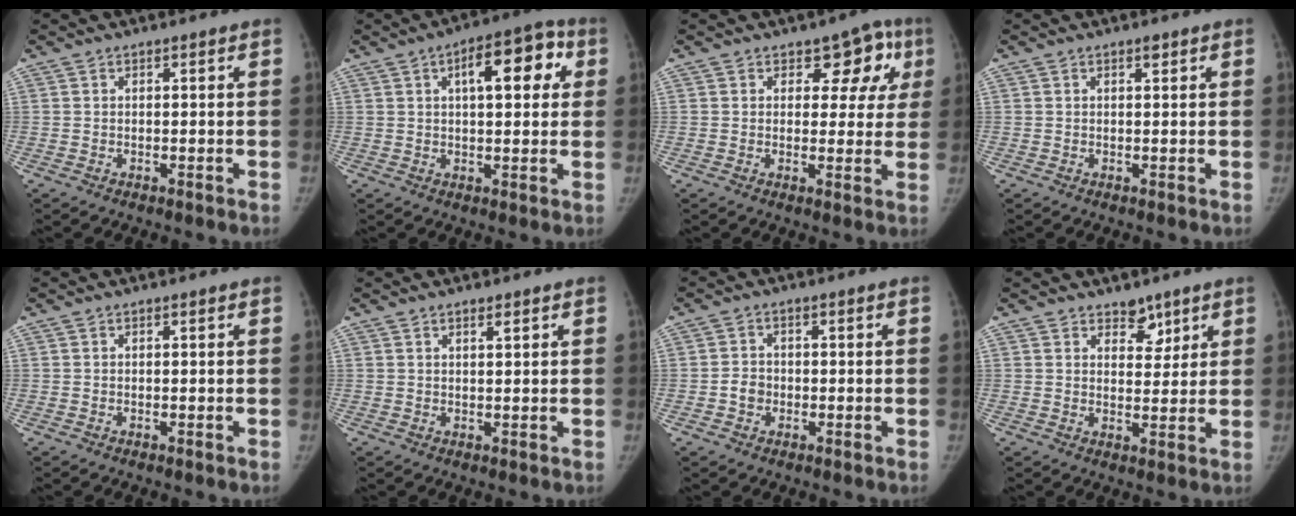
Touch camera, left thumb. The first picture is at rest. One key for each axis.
{"total": 11.6, "fx": 3.6, "fy": 5.1, "fz": 9.8, "tx": -0.106, "ty": 0.017, "tz": 0.045}
{"total": 7.8, "fx": 3.2, "fy": 5.2, "fz": 4.9, "tx": -0.002, "ty": -0.006, "tz": 0.033}
{"total": 0.9, "fx": 0.6, "fy": 0.4, "fz": 0.6, "tx": -0.006, "ty": -0.002, "tz": 0.009}
{"total": 0.0}
{"total": 1.6, "fx": 1.1, "fy": 0.5, "fz": 1.0, "tx": -0.012, "ty": -0.005, "tz": 0.017}
{"total": 2.9, "fx": -0.8, "fy": 2.6, "fz": 1.2, "tx": -0.011, "ty": 0.009, "tz": -0.017}
{"total": 4.5, "fx": 3.2, "fy": 2.7, "fz": 1.8, "tx": 0.004, "ty": -0.021, "tz": 0.050}